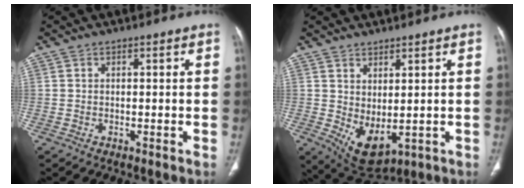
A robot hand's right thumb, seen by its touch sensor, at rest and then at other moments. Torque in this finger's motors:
{"motor_torque": [-0.49, 0.36, -0.11, -0.09, 0.19]}